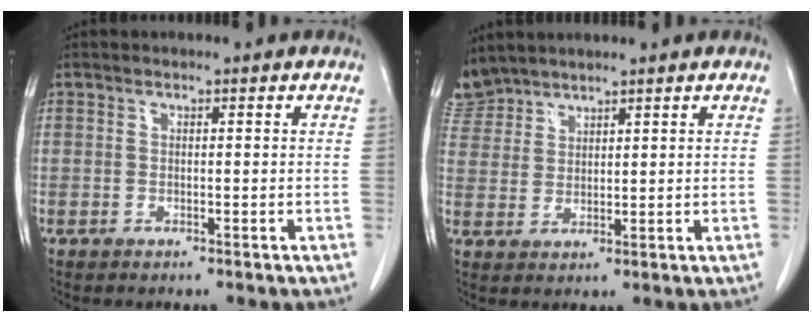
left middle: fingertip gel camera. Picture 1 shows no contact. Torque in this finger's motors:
{"motor_torque": [0.93, -0.88, 0.14, -0.12]}